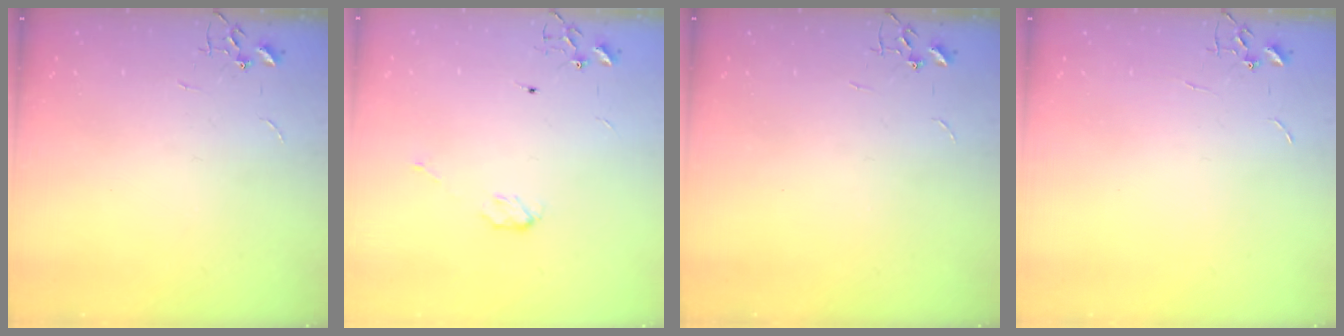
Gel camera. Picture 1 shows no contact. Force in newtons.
{"total": 3.8, "press": 3.8, "slide": 0.4}
{"total": 0.0}
{"total": 0.0}